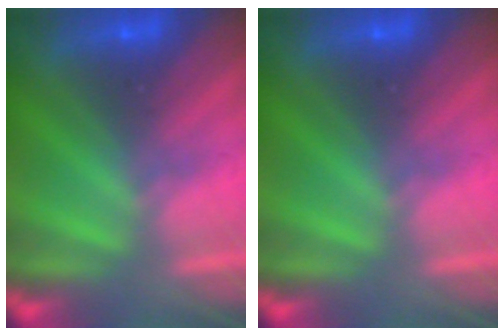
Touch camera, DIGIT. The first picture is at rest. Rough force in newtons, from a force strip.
{"total": 0.0}